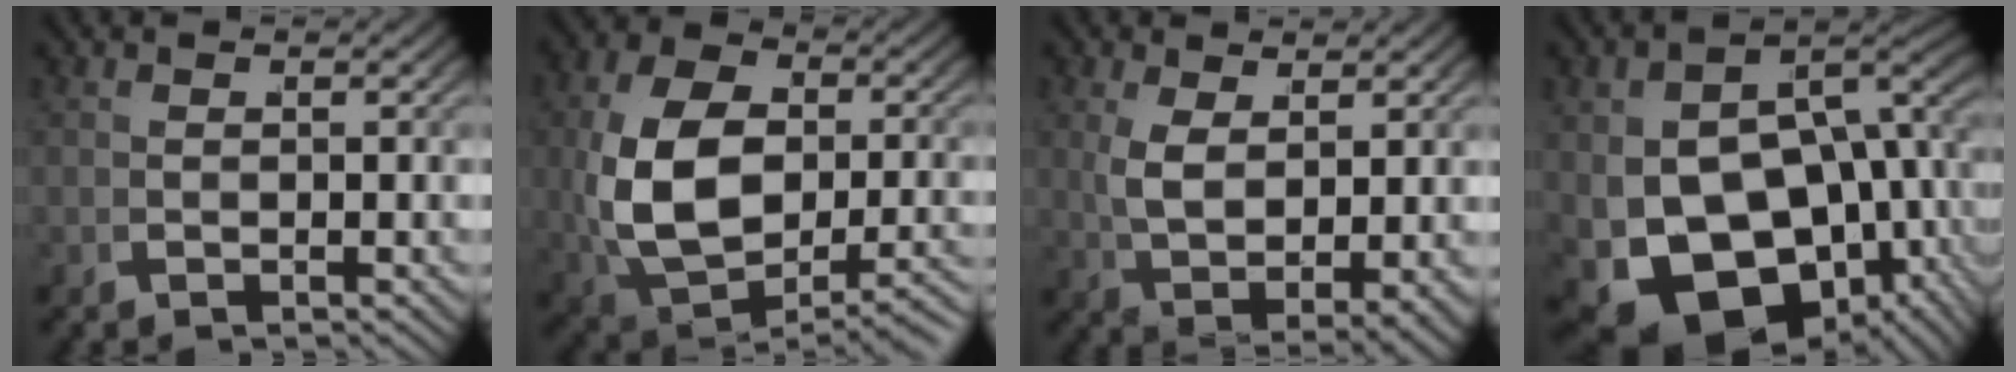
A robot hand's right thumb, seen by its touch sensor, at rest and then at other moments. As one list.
[{"total": 10.4, "force": [-1.2, 6.8, 7.8], "torque": [-0.176, -0.025, 0.004]}, {"total": 4.6, "force": [1.9, 2.1, 3.7], "torque": [-0.078, -0.018, 0.054]}, {"total": 17.0, "force": [-3.7, 11.9, 11.6], "torque": [-0.221, -0.068, -0.026]}]